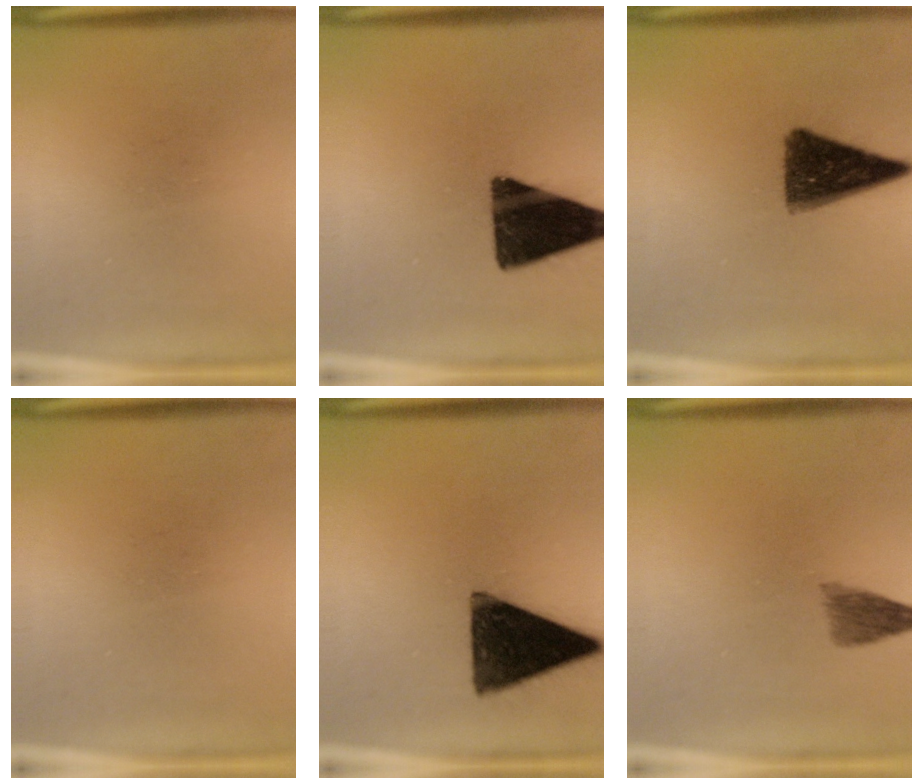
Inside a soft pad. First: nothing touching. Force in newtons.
{"total": 15.9}
{"total": 12.3}
{"total": 0.0}
{"total": 14.9}
{"total": 3.2}